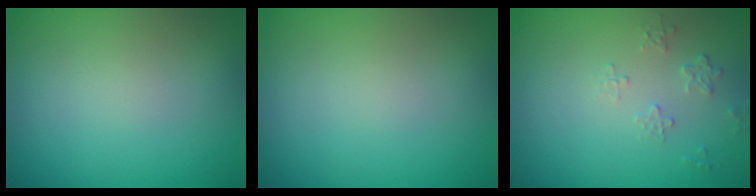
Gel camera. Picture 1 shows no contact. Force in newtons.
{"total": 0.0}
{"total": 1.2, "press": 0.8, "slide": 0.9}